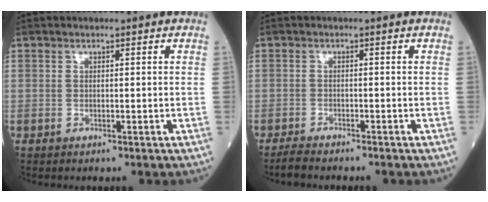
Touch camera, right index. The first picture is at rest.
{"total": 3.3, "force": [-3.0, 0.2, 1.3], "torque": [-0.029, -0.009, -0.048]}